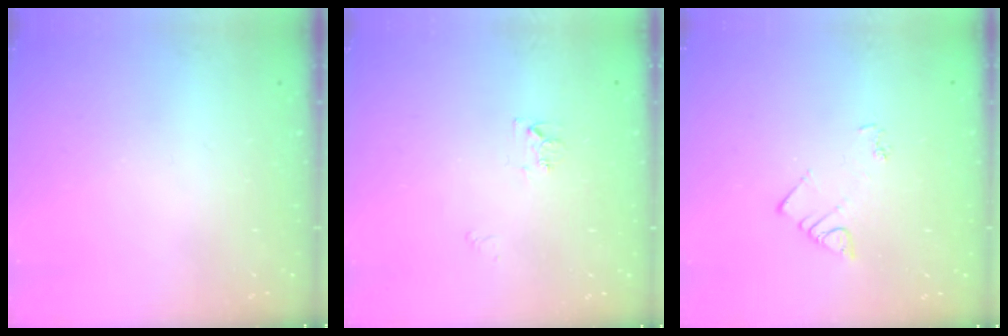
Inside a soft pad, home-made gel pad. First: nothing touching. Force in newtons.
{"total": 7.0, "press": 7.0, "slide": 0.5}
{"total": 3.8, "press": 3.8, "slide": 0.5}